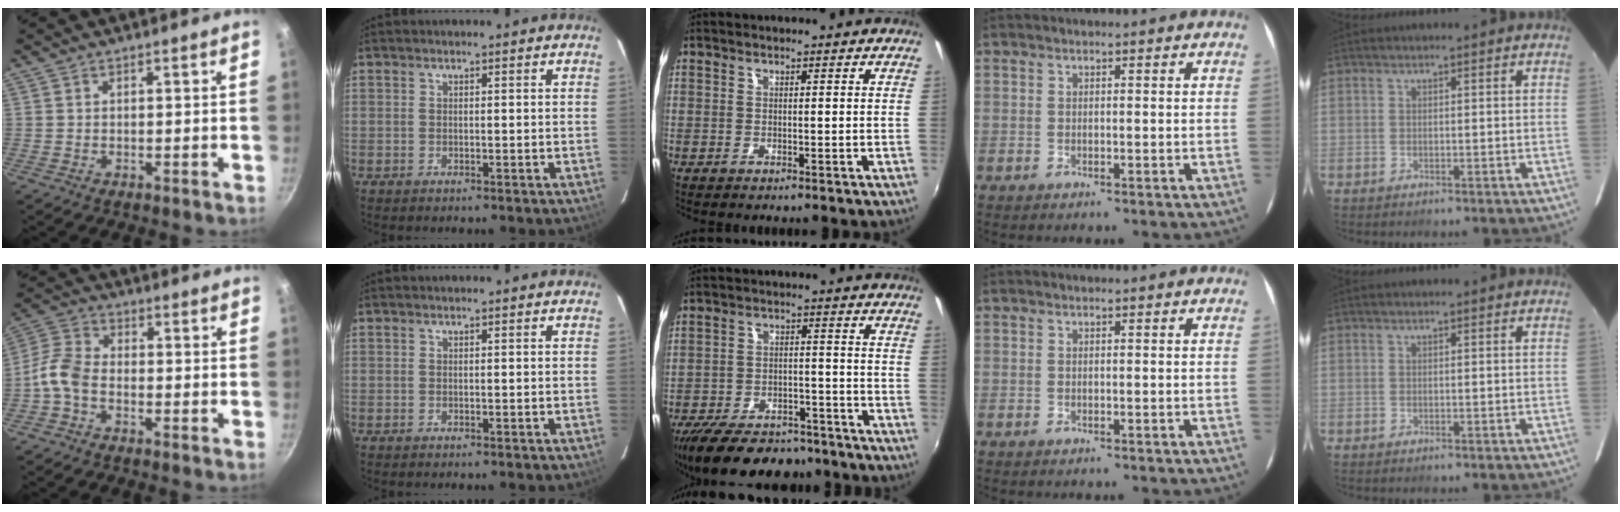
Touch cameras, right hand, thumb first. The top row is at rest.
{"thumb": {"total": 6.4, "force": [-2.9, 3.8, 4.3], "torque": [-0.093, 0.034, -0.074]}, "middle": {"total": 19.3, "force": [-15.6, 7.7, 8.3], "torque": [-0.181, -0.003, -0.225]}}